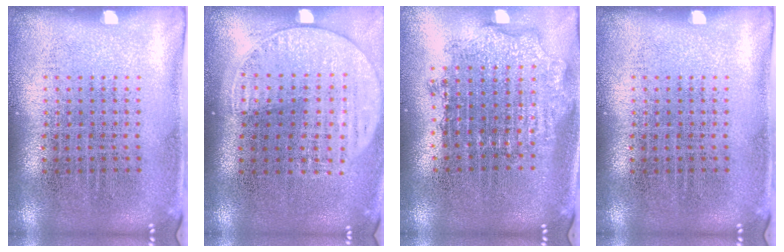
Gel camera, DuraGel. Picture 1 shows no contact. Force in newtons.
{"total": 1.5, "press": 1.4, "slide": 0.6}
{"total": 1.8, "press": 1.5, "slide": 1.1}
{"total": 0.0}